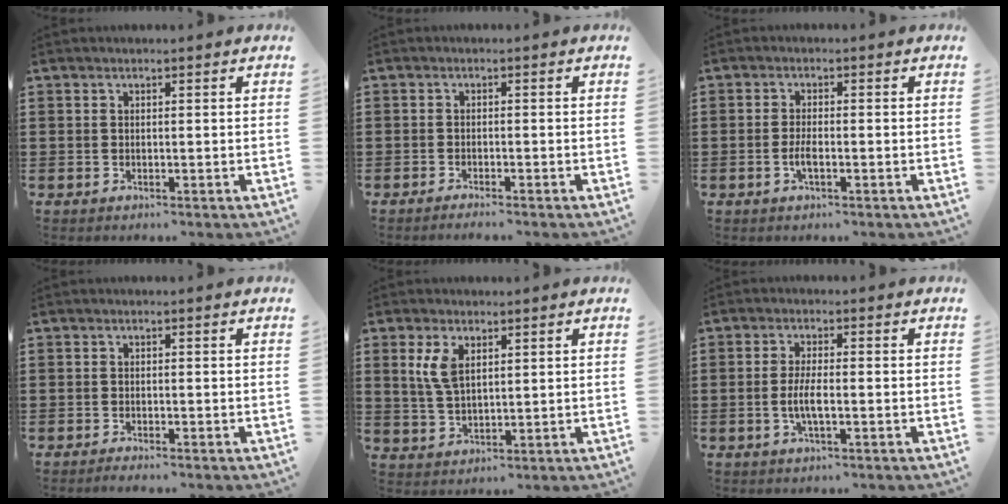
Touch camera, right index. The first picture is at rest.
{"total": 1.1, "force": [-1.1, -0.1, 0.3], "torque": [-0.006, 0.000, -0.021]}
{"total": 2.5, "force": [-0.8, 0.7, 2.2], "torque": [-0.048, -0.001, -0.017]}
{"total": 0.8, "force": [-0.8, 0.0, 0.1], "torque": [-0.005, -0.001, -0.016]}
{"total": 4.6, "force": [1.9, 2.3, 3.5], "torque": [-0.077, 0.007, 0.033]}
{"total": 3.8, "force": [-1.0, 0.9, 3.5], "torque": [-0.083, -0.006, -0.025]}